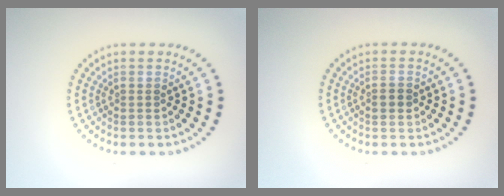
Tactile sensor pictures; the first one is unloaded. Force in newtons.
{"total": 1.2, "press": 1.2, "slide": 0.3}